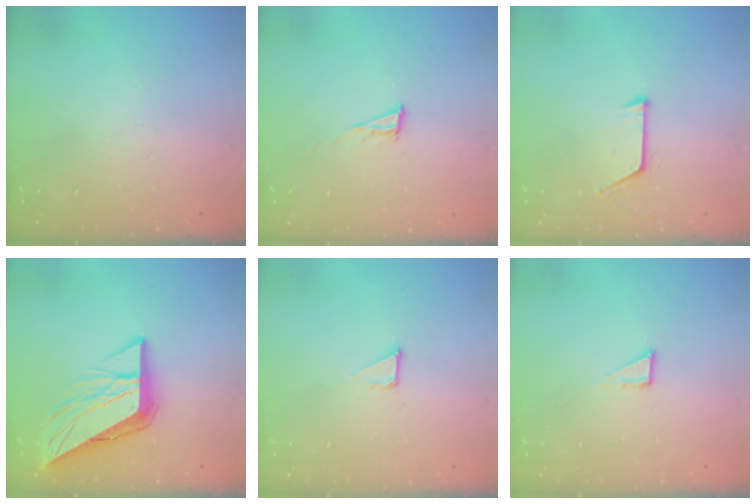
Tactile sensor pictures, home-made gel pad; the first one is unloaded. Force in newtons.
{"total": 5.7, "press": 5.5, "slide": 1.4}
{"total": 6.9, "press": 6.9, "slide": 0.7}
{"total": 11.7, "press": 11.6, "slide": 1.4}
{"total": 2.8, "press": 2.8, "slide": 0.1}
{"total": 3.6, "press": 3.6, "slide": 0.3}